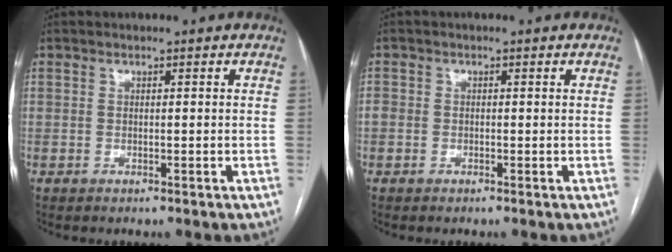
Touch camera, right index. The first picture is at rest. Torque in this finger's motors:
{"motor_torque": [0.36, 0.10, 0.08, 0.04]}